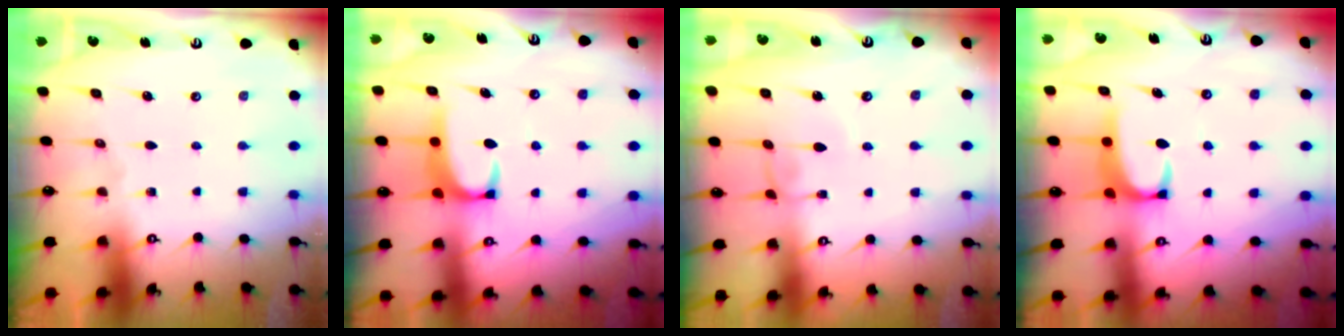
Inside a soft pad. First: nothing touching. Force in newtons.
{"total": 2.0, "press": 2.0, "slide": 0.3}
{"total": 1.5, "press": 1.4, "slide": 0.3}
{"total": 2.0, "press": 2.0, "slide": 0.3}